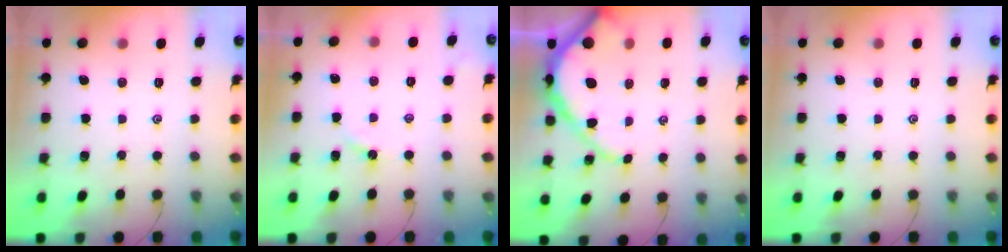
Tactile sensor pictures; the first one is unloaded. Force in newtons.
{"total": 2.7, "press": 2.7, "slide": 0.4}
{"total": 10.7, "press": 10.7, "slide": 0.9}
{"total": 0.0}